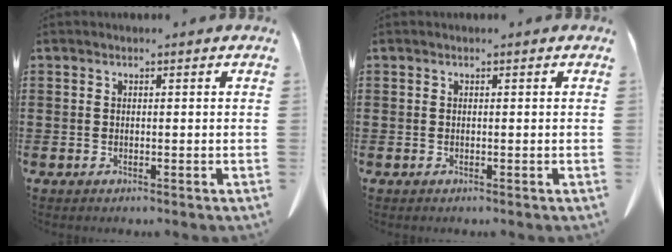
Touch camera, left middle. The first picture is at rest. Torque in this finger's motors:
{"motor_torque": [-0.07, 0.07, 0.00, 0.00]}